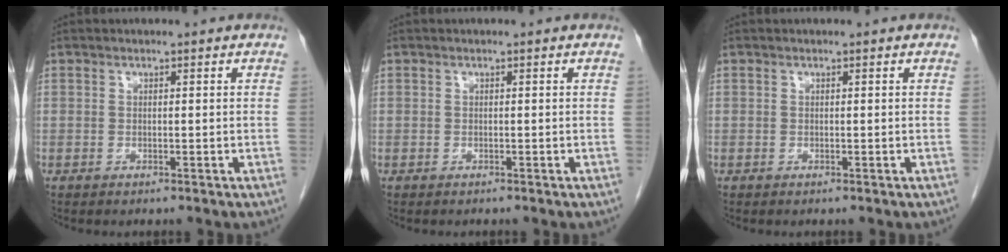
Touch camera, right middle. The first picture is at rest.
{"total": 0.0}
{"total": 0.0}